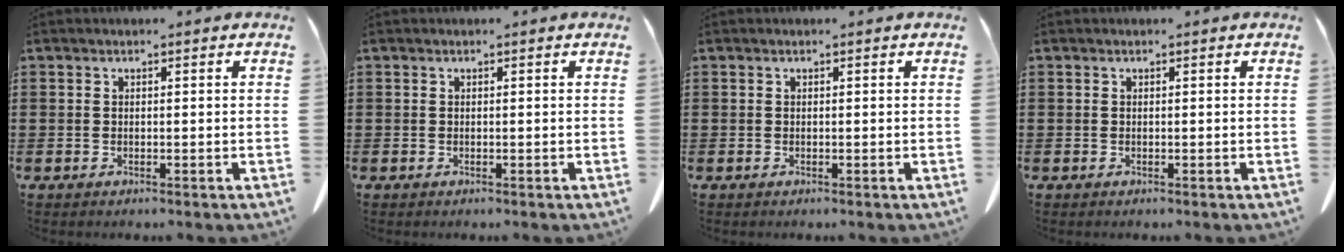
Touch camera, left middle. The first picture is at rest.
{"total": 0.0}
{"total": 0.0}
{"total": 0.0}